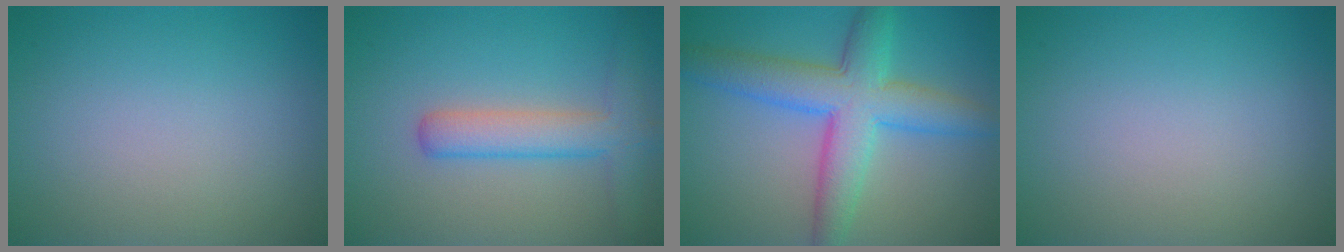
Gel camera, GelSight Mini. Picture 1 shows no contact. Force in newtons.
{"total": 4.2, "press": 4.2, "slide": 0.1}
{"total": 7.2, "press": 7.2, "slide": 0.1}
{"total": 0.0}